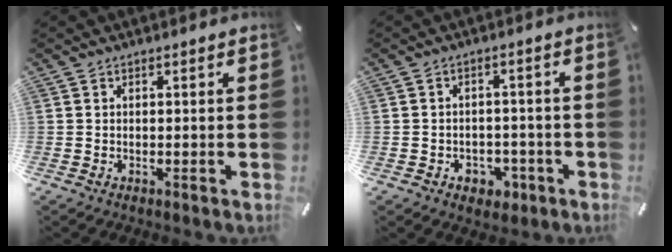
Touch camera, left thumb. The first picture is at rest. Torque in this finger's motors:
{"motor_torque": [0.00, 0.01, 0.00, 0.00, 0.02]}